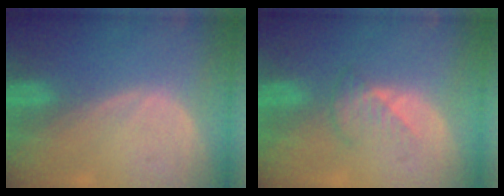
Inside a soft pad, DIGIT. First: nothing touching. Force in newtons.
{"total": 3.4, "press": 3.2, "slide": 1.3}